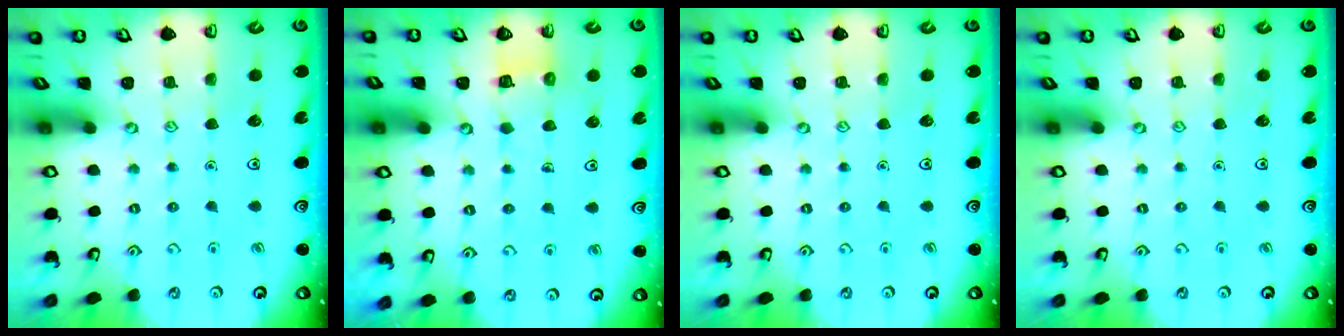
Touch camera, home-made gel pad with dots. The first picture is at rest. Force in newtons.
{"total": 4.8, "press": 4.7, "slide": 0.3}
{"total": 0.0}
{"total": 0.0}